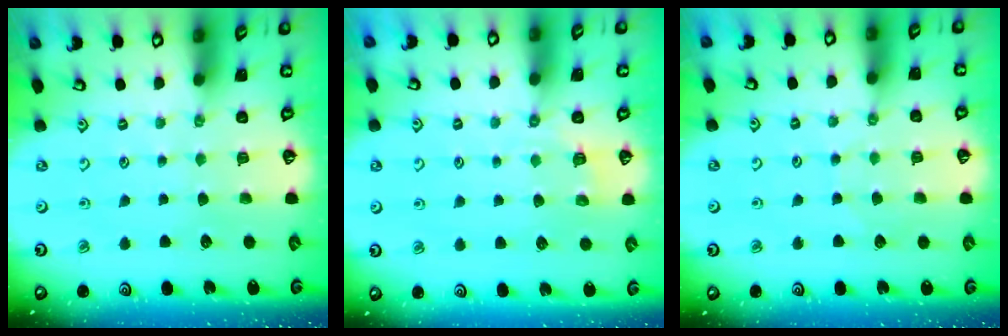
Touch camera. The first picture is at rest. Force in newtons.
{"total": 3.1, "press": 2.4, "slide": 2.0}
{"total": 3.9, "press": 3.9, "slide": 0.5}